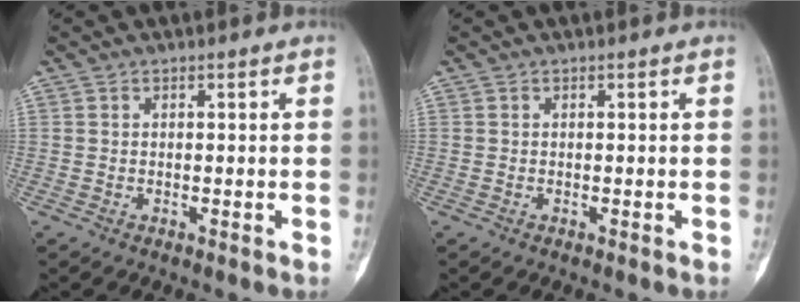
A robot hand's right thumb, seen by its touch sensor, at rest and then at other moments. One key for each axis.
{"total": 0.0}